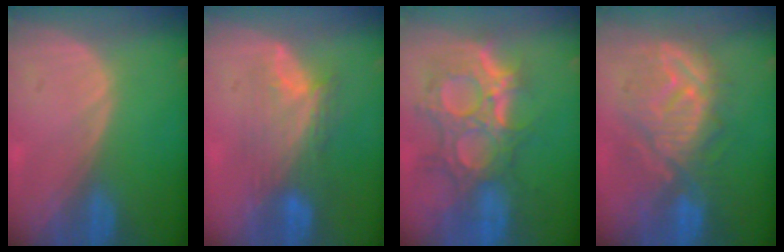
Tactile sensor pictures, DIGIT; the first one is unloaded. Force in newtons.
{"total": 7.6, "press": 7.3, "slide": 2.2}
{"total": 12.1, "press": 10.8, "slide": 5.4}
{"total": 10.4, "press": 10.1, "slide": 2.8}